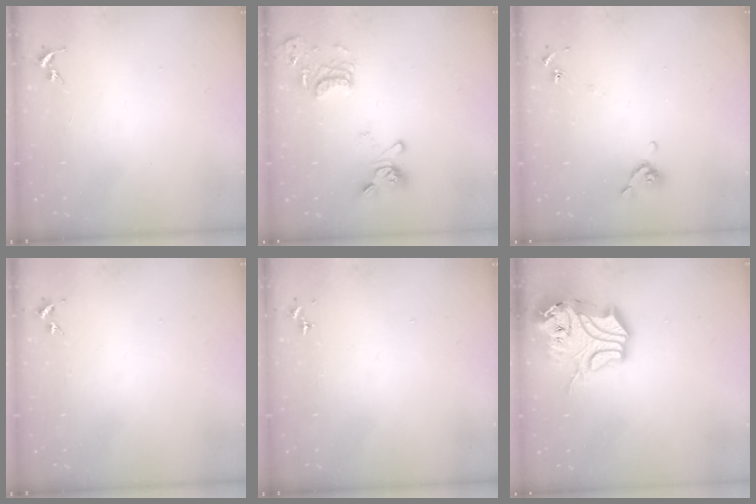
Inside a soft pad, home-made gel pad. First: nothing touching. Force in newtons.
{"total": 14.4, "press": 14.2, "slide": 2.0}
{"total": 6.6, "press": 6.4, "slide": 1.6}
{"total": 2.7, "press": 2.7, "slide": 0.3}
{"total": 0.0}
{"total": 16.7, "press": 16.5, "slide": 2.4}